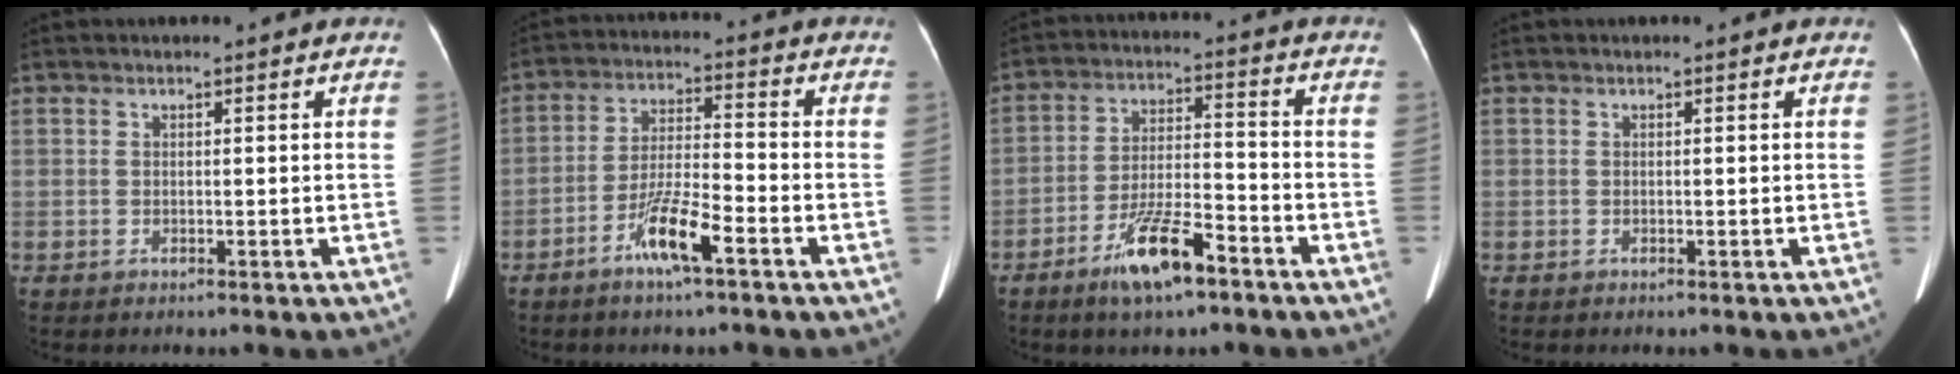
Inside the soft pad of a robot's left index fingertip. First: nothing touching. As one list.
[{"total": 7.8, "force": [-4.5, 0.6, 6.3], "torque": [-0.129, -0.003, -0.085]}, {"total": 9.7, "force": [-6.3, 2.0, 7.2], "torque": [-0.141, -0.006, -0.112]}, {"total": 0.0}]